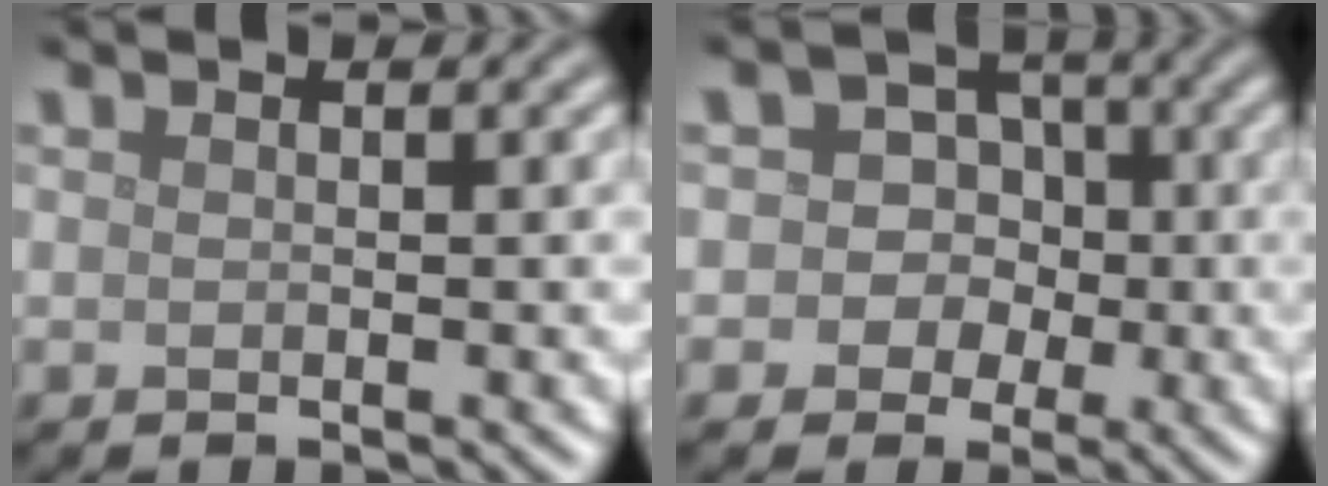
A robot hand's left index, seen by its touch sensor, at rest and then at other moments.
{"total": 4.8, "force": [0.1, 4.6, 1.6], "torque": [0.006, 0.029, -0.035]}